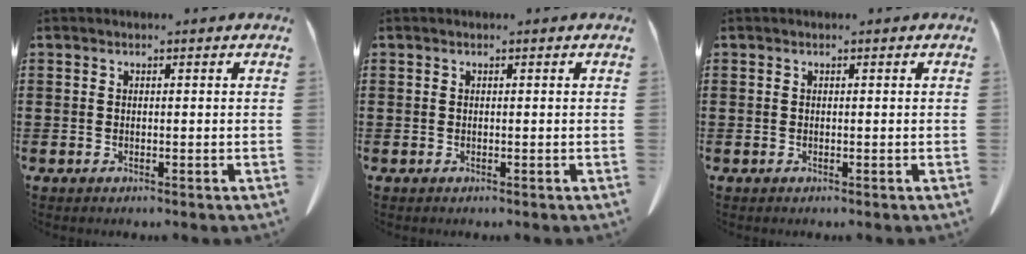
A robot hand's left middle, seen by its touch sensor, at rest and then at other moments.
{"total": 0.0}
{"total": 0.0}